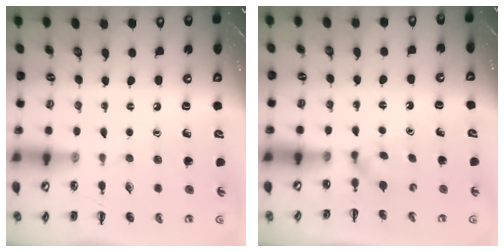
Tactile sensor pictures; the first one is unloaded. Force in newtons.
{"total": 1.8, "press": 1.5, "slide": 1.0}